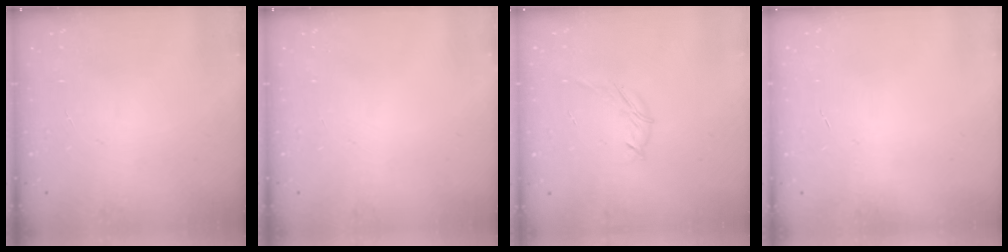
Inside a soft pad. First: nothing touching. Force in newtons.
{"total": 0.0}
{"total": 3.9, "press": 3.8, "slide": 0.8}
{"total": 0.0}